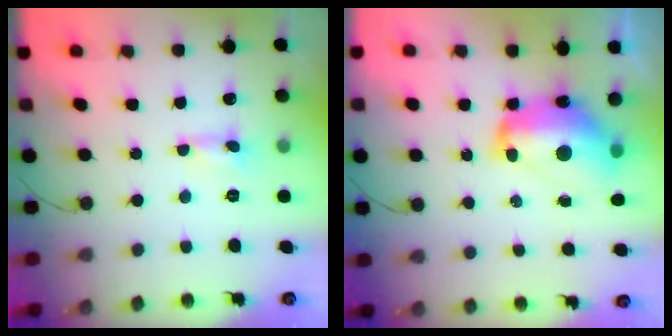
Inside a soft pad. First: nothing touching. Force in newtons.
{"total": 16.5, "press": 16.4, "slide": 1.6}